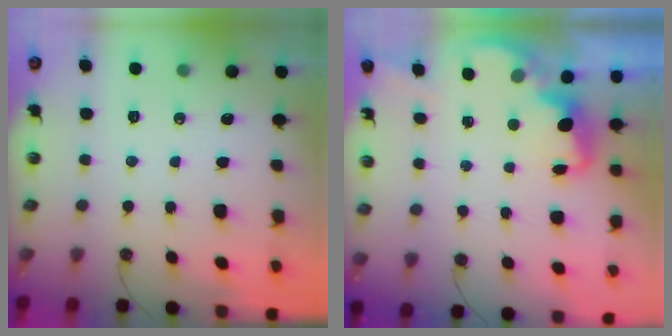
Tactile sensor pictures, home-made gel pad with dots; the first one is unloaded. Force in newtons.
{"total": 2.3, "press": 2.2, "slide": 0.6}